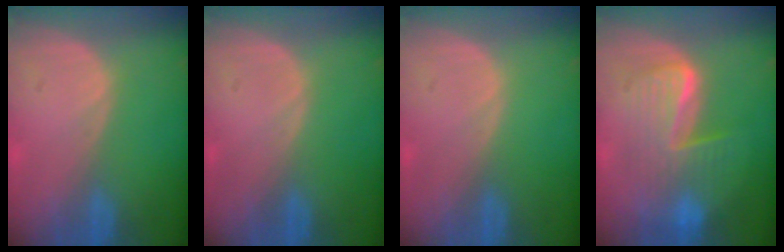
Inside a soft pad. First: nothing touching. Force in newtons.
{"total": 0.0}
{"total": 0.0}
{"total": 8.0, "press": 8.0, "slide": 0.5}